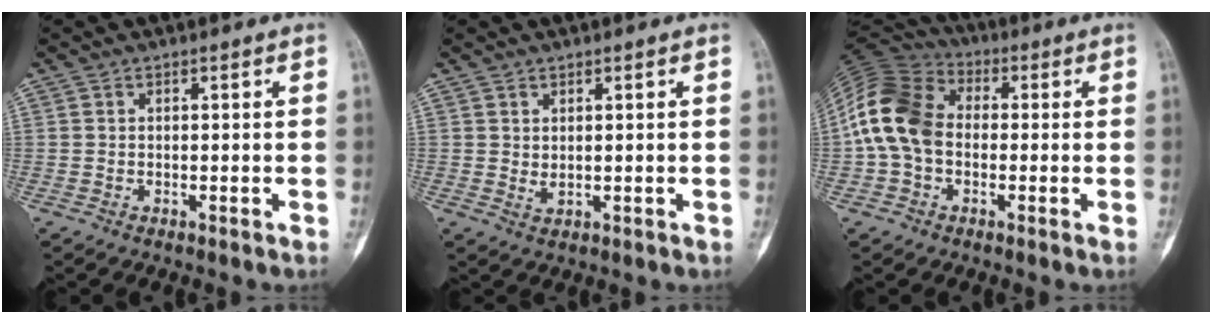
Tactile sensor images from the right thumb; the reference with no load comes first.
{"total": 1.4, "force": [0.6, 0.7, 1.1], "torque": [-0.020, -0.007, 0.017]}
{"total": 14.3, "force": [-0.6, 10.5, 9.6], "torque": [-0.189, 0.032, -0.025]}